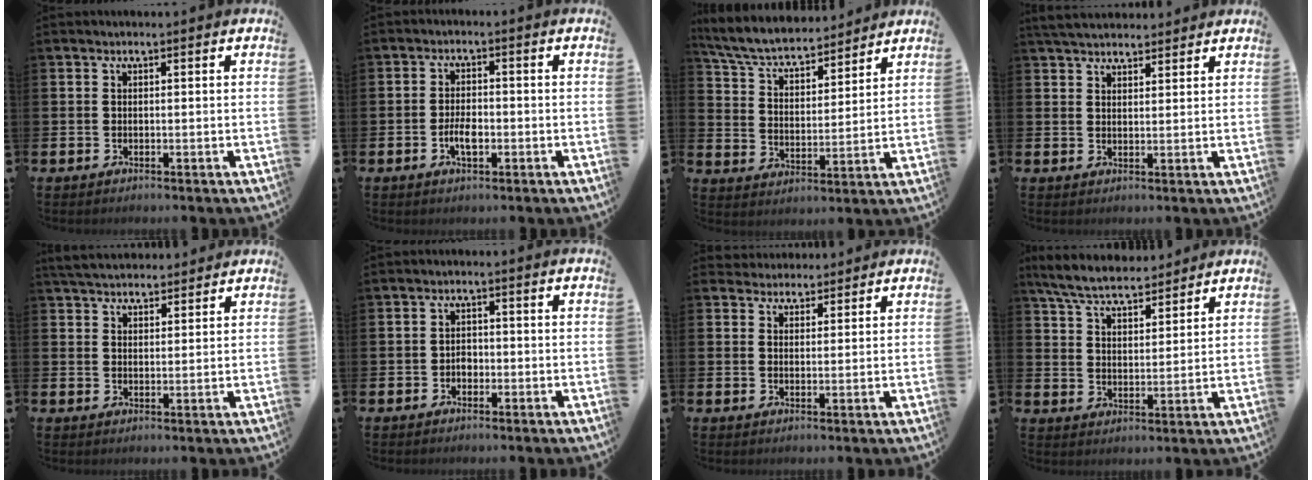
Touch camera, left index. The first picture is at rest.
{"total": 3.2, "force": [-0.9, 1.5, 2.6], "torque": [-0.039, 0.000, -0.019]}
{"total": 6.6, "force": [6.1, 1.6, 1.8], "torque": [-0.068, -0.043, 0.106]}
{"total": 4.2, "force": [4.0, 1.1, 0.7], "torque": [-0.023, -0.013, 0.076]}
{"total": 4.5, "force": [4.4, 1.0, 0.4], "torque": [-0.019, -0.016, 0.080]}
{"total": 1.7, "force": [-0.7, 1.3, 0.8], "torque": [-0.014, 0.003, -0.016]}
{"total": 3.2, "force": [3.0, 1.2, -0.3], "torque": [-0.003, -0.011, 0.055]}
{"total": 6.7, "force": [6.4, 1.3, 1.7], "torque": [-0.062, -0.028, 0.116]}